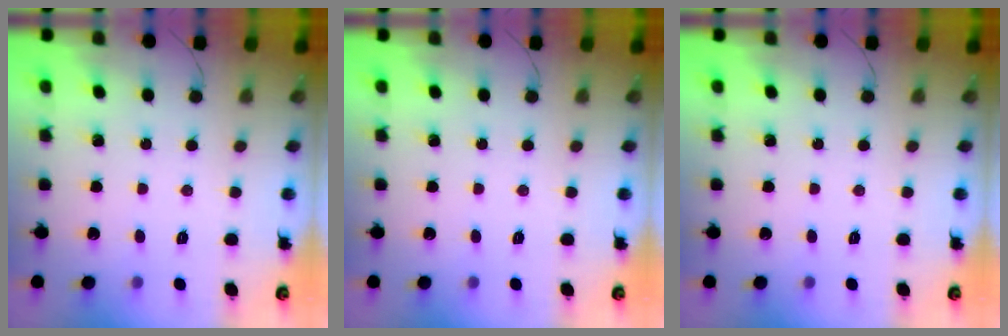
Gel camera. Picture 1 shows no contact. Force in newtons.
{"total": 0.0}
{"total": 0.0}